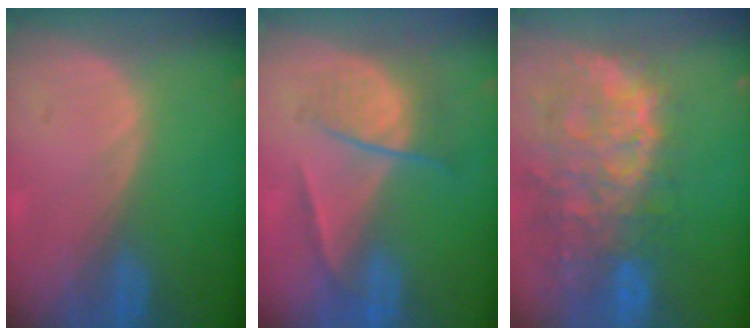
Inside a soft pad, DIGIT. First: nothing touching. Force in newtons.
{"total": 6.7, "press": 5.8, "slide": 3.4}
{"total": 13.6, "press": 11.0, "slide": 7.9}